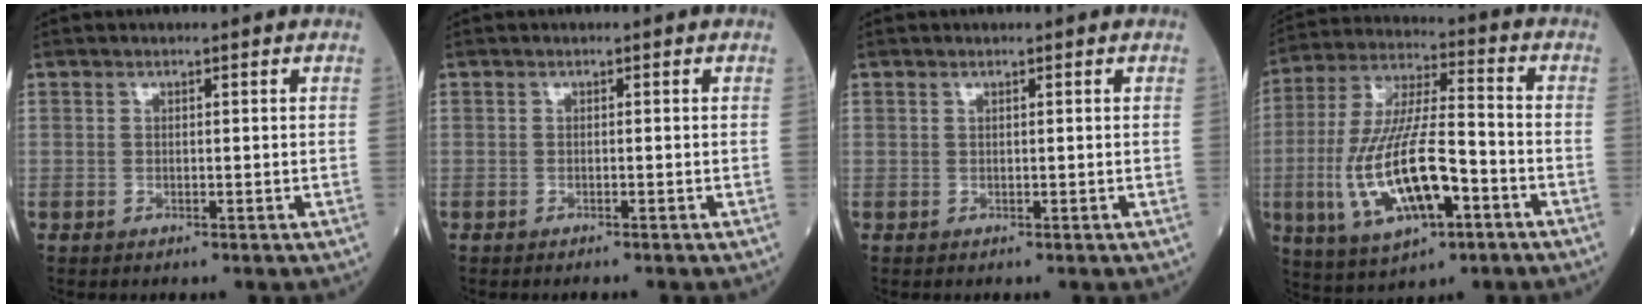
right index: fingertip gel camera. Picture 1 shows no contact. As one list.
[{"total": 1.2, "force": [-1.1, 0.0, 0.5], "torque": [-0.011, -0.003, -0.013]}, {"total": 0.0}, {"total": 16.6, "force": [-5.2, 4.7, 15.1], "torque": [-0.315, -0.008, -0.085]}]